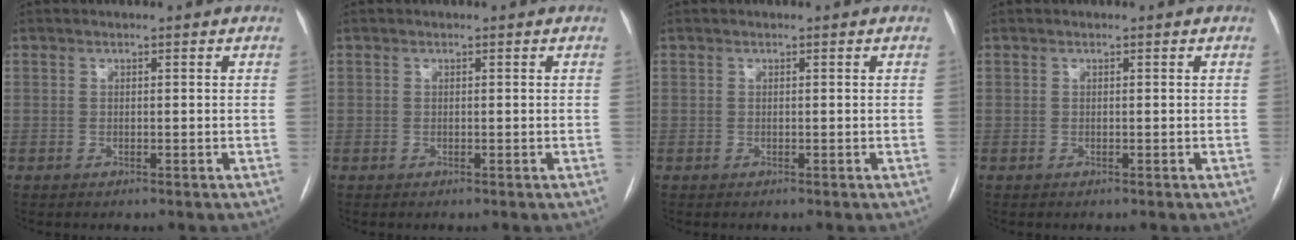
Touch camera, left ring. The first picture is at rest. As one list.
[{"total": 0.0}, {"total": 0.0}, {"total": 0.0}]